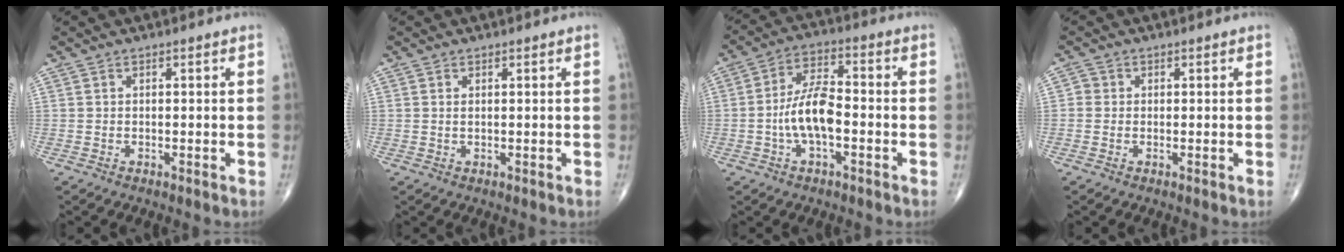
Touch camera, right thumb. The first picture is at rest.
{"total": 0.6, "force": [0.2, 0.2, 0.5], "torque": [-0.011, 0.001, 0.006]}
{"total": 9.5, "force": [-2.0, 4.2, 8.3], "torque": [-0.162, 0.031, -0.044]}
{"total": 1.4, "force": [0.0, 1.3, 0.4], "torque": [0.002, 0.003, -0.006]}